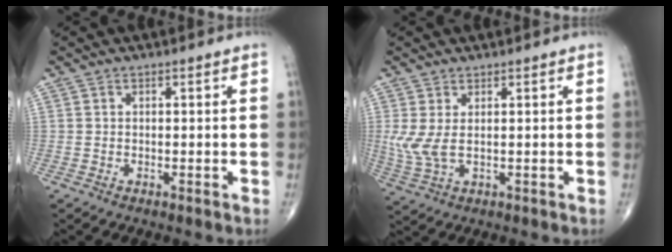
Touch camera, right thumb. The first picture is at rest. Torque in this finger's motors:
{"motor_torque": [0.24, 0.61, 0.19, -0.11, 0.20]}